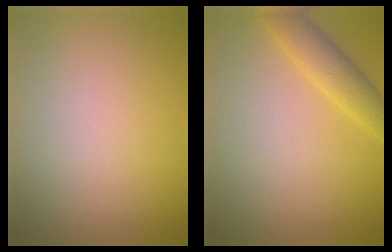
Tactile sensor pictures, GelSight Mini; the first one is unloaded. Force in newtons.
{"total": 2.9, "press": 2.9, "slide": 0.2}